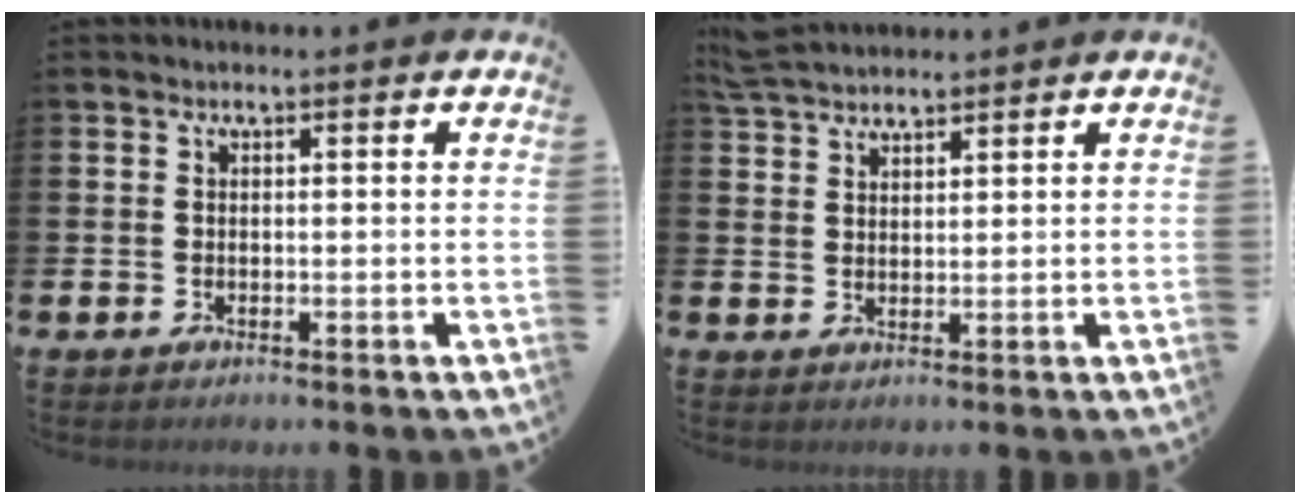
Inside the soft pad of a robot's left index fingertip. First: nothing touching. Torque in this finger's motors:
{"motor_torque": [0.13, -0.38, 0.79, 0.21]}